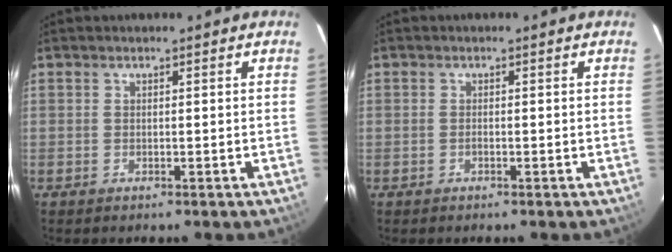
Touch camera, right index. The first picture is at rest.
{"total": 0.5, "force": [-0.3, 0.3, 0.3], "torque": [-0.006, 0.001, -0.007]}